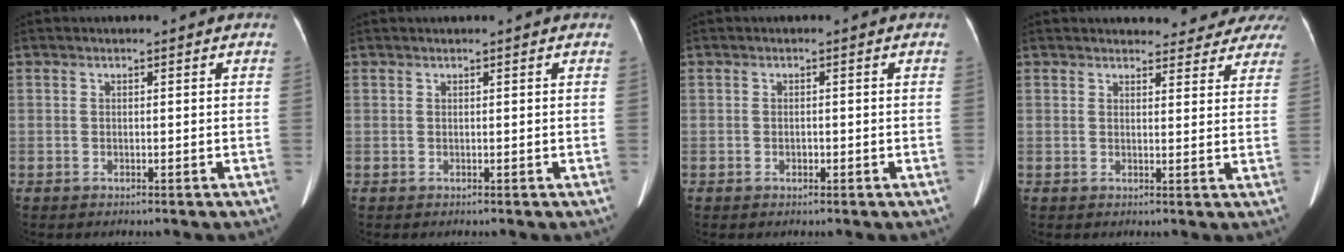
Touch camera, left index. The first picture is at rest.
{"total": 0.0}
{"total": 0.8, "force": [-0.4, 0.5, 0.5], "torque": [-0.011, 0.001, -0.005]}
{"total": 11.9, "force": [11.2, 3.2, 2.1], "torque": [0.009, -0.008, 0.103]}